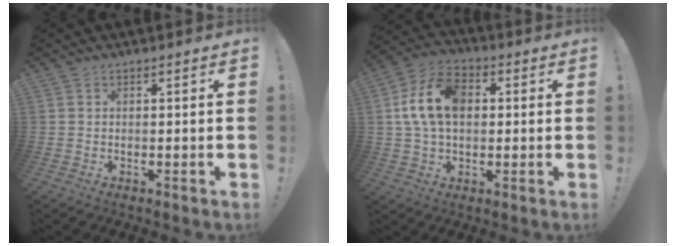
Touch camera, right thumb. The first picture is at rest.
{"total": 14.3, "force": [2.1, 9.7, 10.2], "torque": [-0.191, 0.013, 0.043]}